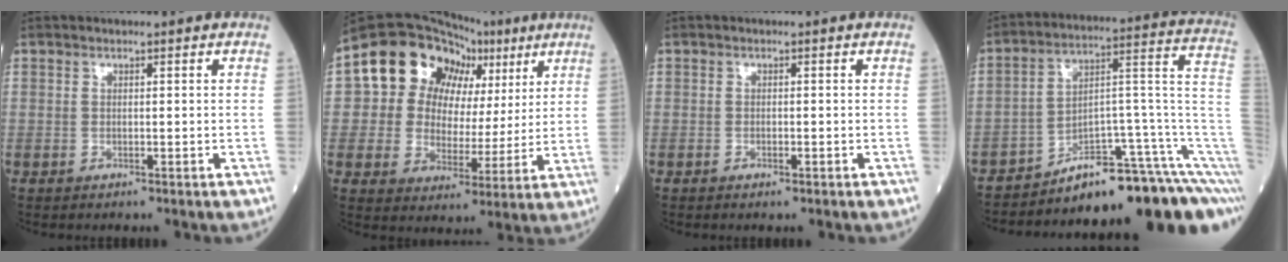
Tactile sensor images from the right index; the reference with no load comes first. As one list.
[{"total": 15.5, "force": [7.2, 11.7, 7.1], "torque": [-0.089, 0.055, 0.111]}, {"total": 0.7, "force": [-0.4, 0.2, 0.6], "torque": [-0.011, 0.000, -0.003]}, {"total": 15.6, "force": [-11.5, 2.3, 10.3], "torque": [-0.073, 0.086, -0.164]}]